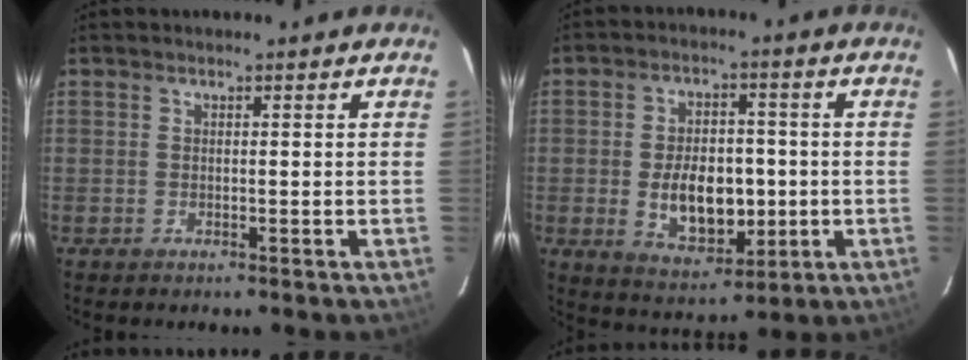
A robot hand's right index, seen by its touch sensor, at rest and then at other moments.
{"total": 11.4, "force": [-1.6, 6.9, 8.9], "torque": [-0.167, 0.001, -0.010]}